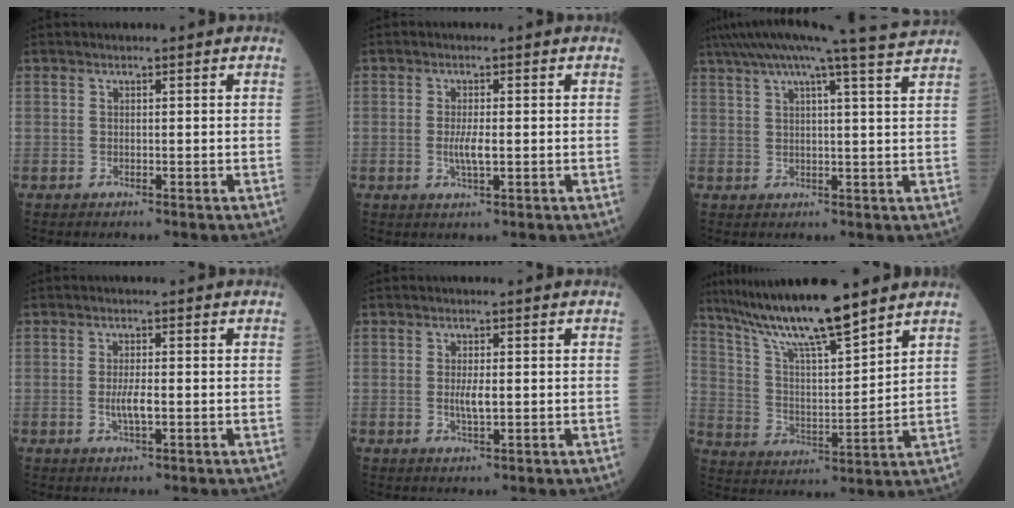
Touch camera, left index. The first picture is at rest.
{"total": 3.0, "force": [-0.3, 0.5, 2.9], "torque": [-0.062, -0.005, -0.004]}
{"total": 14.4, "force": [12.3, -2.2, 7.2], "torque": [-0.124, -0.001, 0.159]}
{"total": 3.0, "force": [-0.5, 0.5, 2.9], "torque": [-0.062, -0.003, -0.008]}
{"total": 2.7, "force": [-0.1, 0.6, 2.6], "torque": [-0.053, -0.003, 0.001]}
{"total": 14.8, "force": [12.1, 0.5, 8.5], "torque": [-0.160, 0.003, 0.223]}